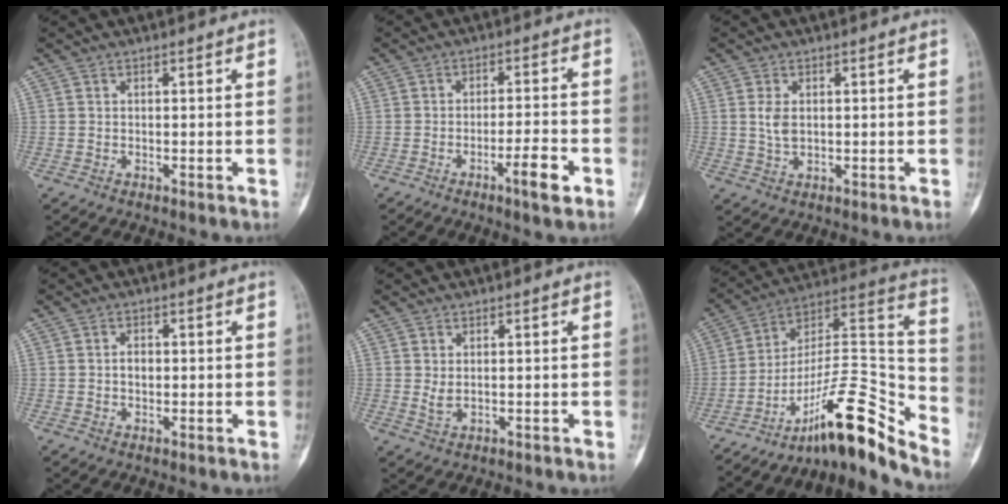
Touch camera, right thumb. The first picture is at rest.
{"total": 6.1, "force": [-3.1, 0.9, 5.2], "torque": [-0.085, 0.017, -0.047]}
{"total": 3.1, "force": [0.5, 1.7, 2.5], "torque": [-0.048, -0.004, 0.012]}
{"total": 1.9, "force": [0.0, 1.3, 1.4], "torque": [-0.017, 0.003, -0.002]}
{"total": 1.7, "force": [0.3, 0.9, 1.4], "torque": [-0.027, -0.004, 0.011]}
{"total": 19.3, "force": [-14.5, 3.8, 12.1], "torque": [-0.160, 0.146, -0.240]}